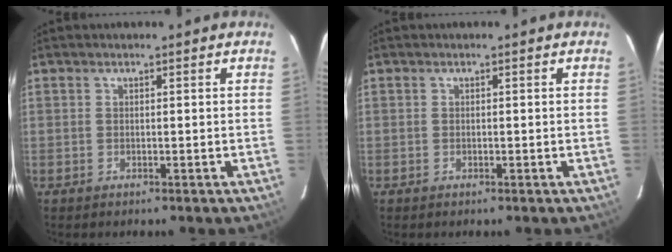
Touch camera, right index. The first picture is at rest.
{"total": 0.0}